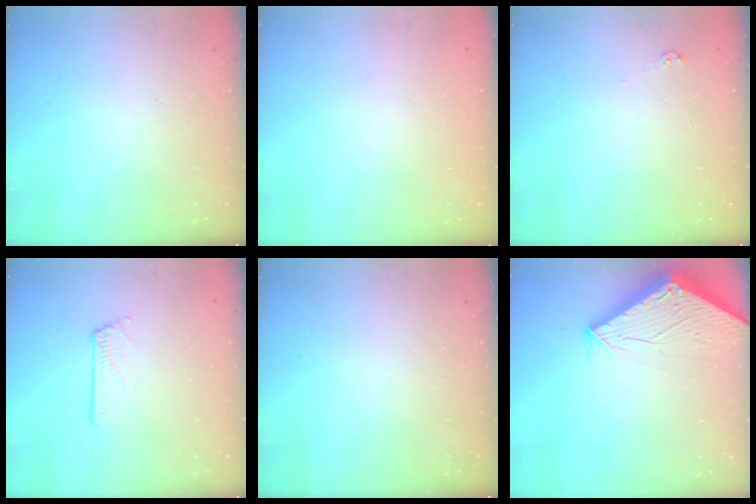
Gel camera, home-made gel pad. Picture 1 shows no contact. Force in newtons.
{"total": 0.0}
{"total": 3.0, "press": 3.0, "slide": 0.4}
{"total": 0.9, "press": 0.9, "slide": 0.0}
{"total": 0.0}
{"total": 2.9, "press": 2.9, "slide": 0.1}